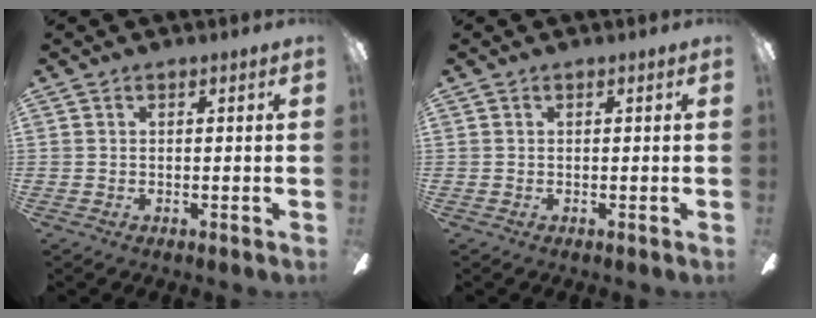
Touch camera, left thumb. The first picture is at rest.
{"total": 0.0}